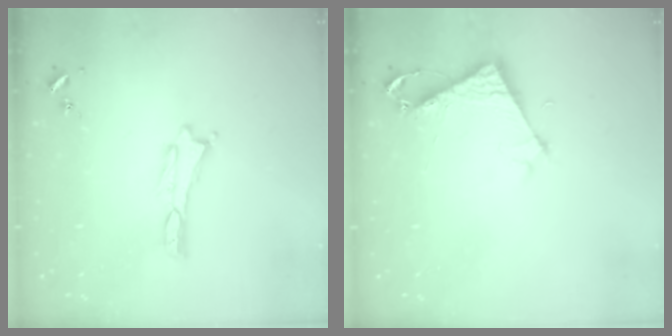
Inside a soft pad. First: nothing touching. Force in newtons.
{"total": 4.9, "press": 4.9, "slide": 0.2}